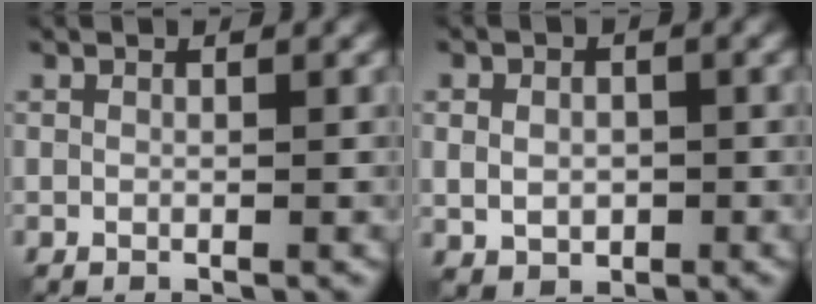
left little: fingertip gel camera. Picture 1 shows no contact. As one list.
[{"total": 3.0, "force": [-0.3, 2.4, 1.8], "torque": [-0.027, -0.005, -0.002]}]